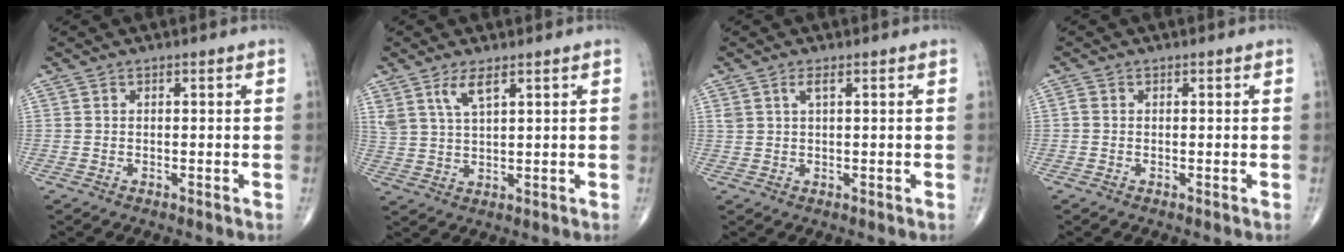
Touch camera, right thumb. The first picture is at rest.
{"total": 4.8, "force": [2.9, 1.4, 3.5], "torque": [-0.075, -0.013, 0.064]}
{"total": 1.8, "force": [1.0, 0.5, 1.5], "torque": [-0.037, 0.004, 0.022]}
{"total": 0.8, "force": [-0.1, 0.6, 0.4], "torque": [-0.007, 0.000, -0.005]}